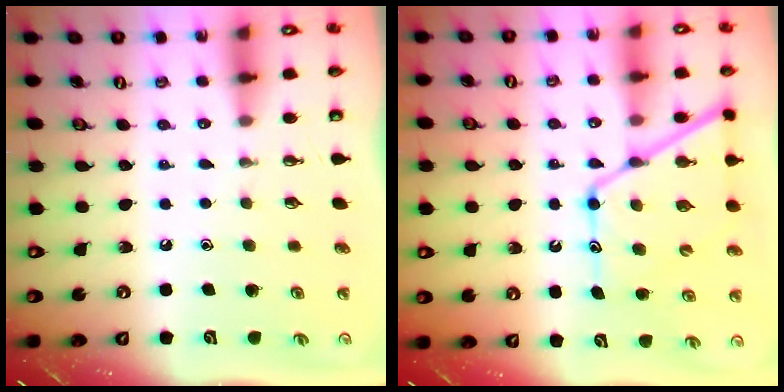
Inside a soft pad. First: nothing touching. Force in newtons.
{"total": 15.3, "press": 15.2, "slide": 1.4}